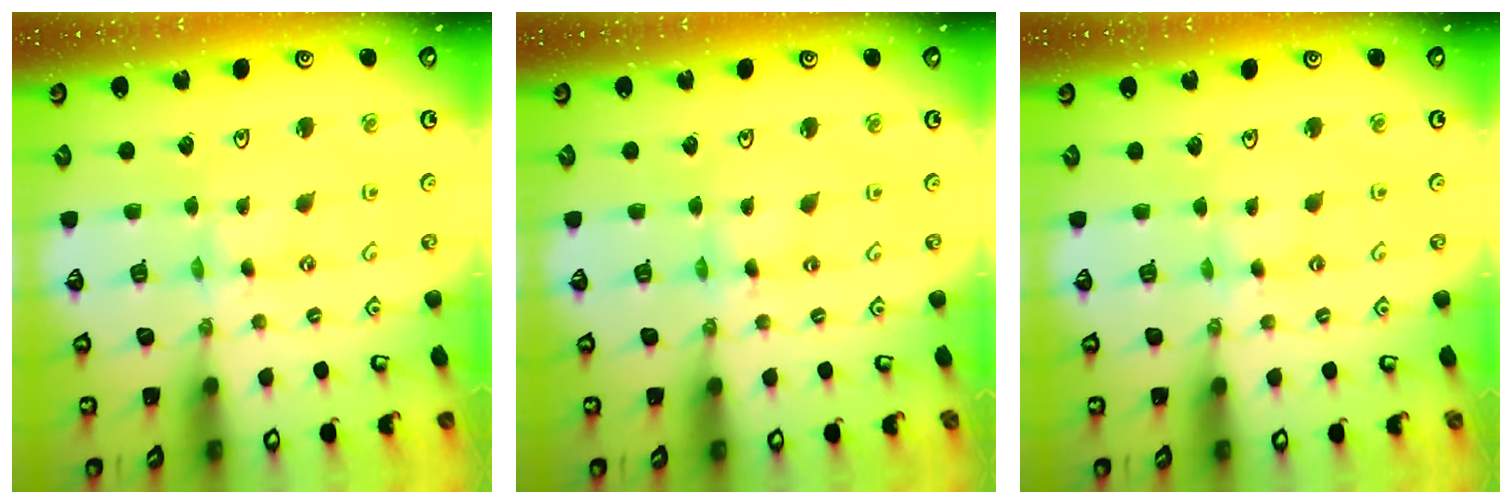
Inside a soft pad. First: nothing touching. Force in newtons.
{"total": 1.3, "press": 1.3, "slide": 0.2}
{"total": 1.8, "press": 1.8, "slide": 0.4}